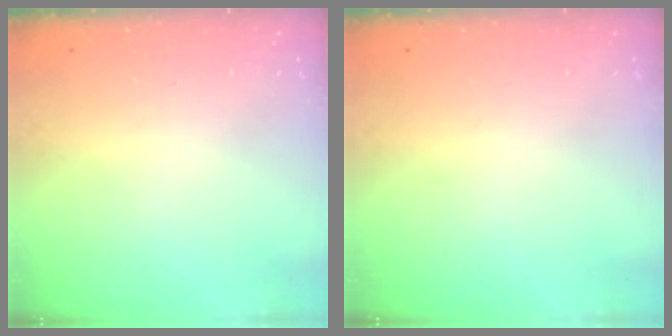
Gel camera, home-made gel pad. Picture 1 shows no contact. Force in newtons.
{"total": 0.0}